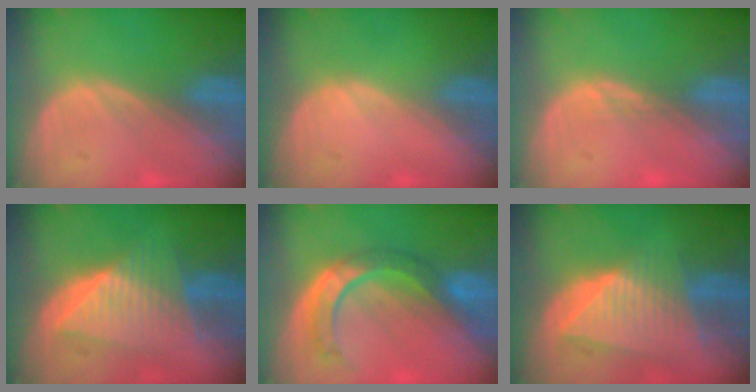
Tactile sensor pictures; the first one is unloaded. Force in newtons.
{"total": 0.0}
{"total": 1.0, "press": 0.8, "slide": 0.7}
{"total": 8.2, "press": 8.2, "slide": 0.4}
{"total": 8.2, "press": 7.2, "slide": 3.8}
{"total": 9.1, "press": 8.0, "slide": 4.3}